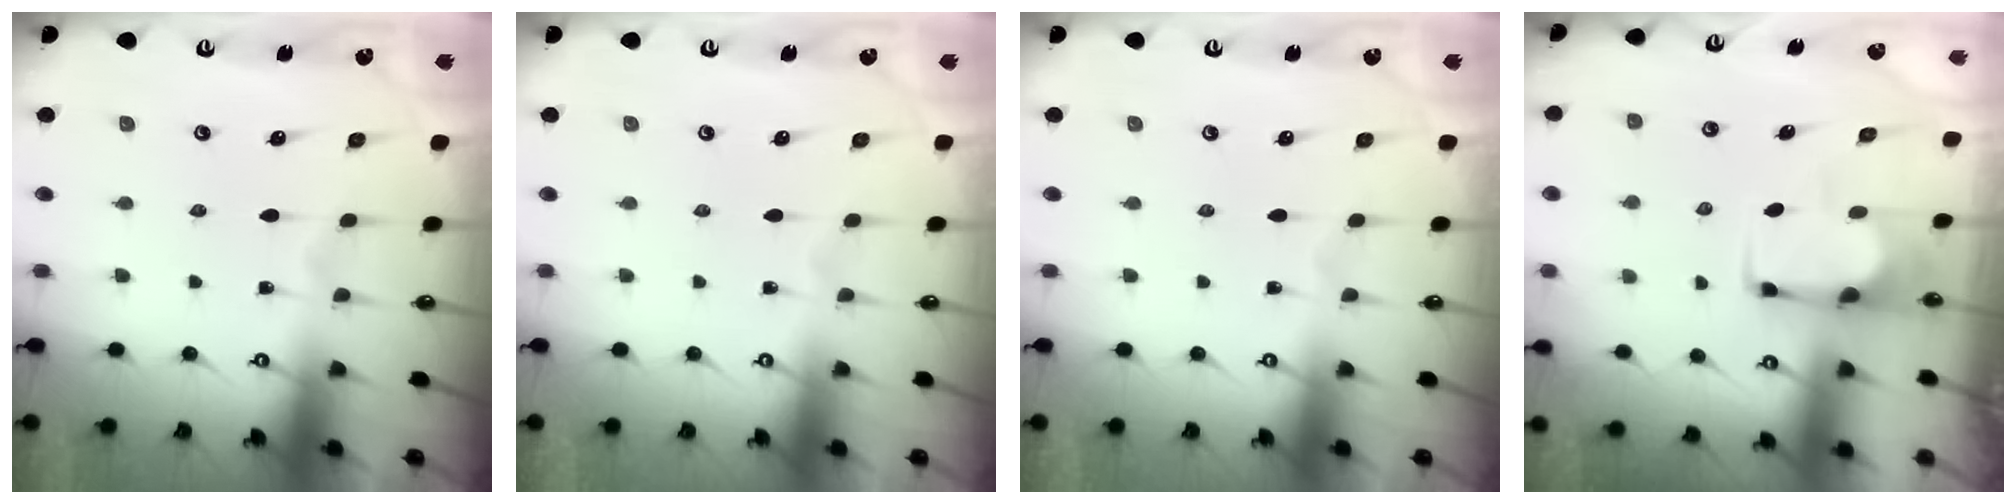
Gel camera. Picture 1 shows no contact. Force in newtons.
{"total": 0.0}
{"total": 0.0}
{"total": 1.9, "press": 1.6, "slide": 1.0}